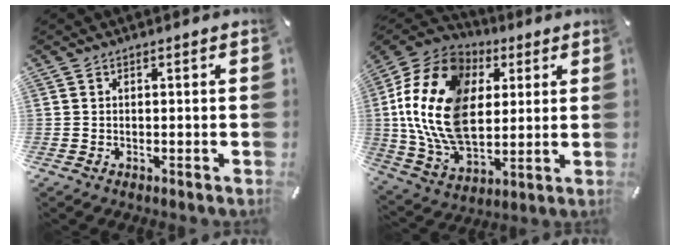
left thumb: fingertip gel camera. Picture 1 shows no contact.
{"total": 20.4, "force": [2.8, 14.7, 13.8], "torque": [-0.314, -0.010, 0.046]}